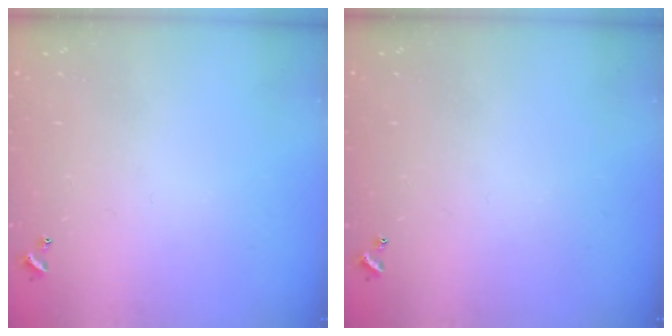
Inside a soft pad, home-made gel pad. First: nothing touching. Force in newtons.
{"total": 0.0}